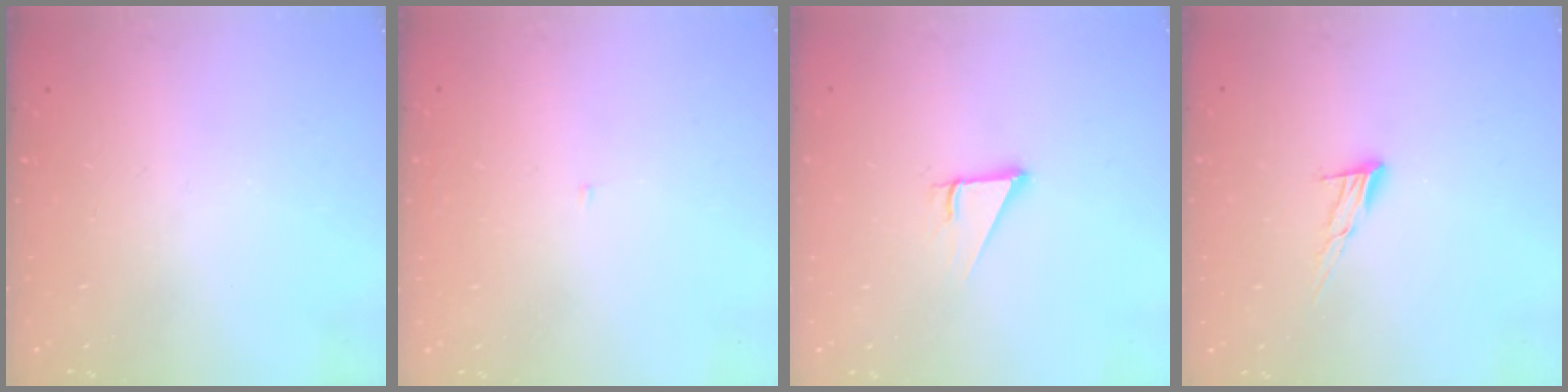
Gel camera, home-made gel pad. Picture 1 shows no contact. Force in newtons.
{"total": 2.1, "press": 2.1, "slide": 0.2}
{"total": 3.7, "press": 3.7, "slide": 0.2}
{"total": 7.2, "press": 7.2, "slide": 0.4}